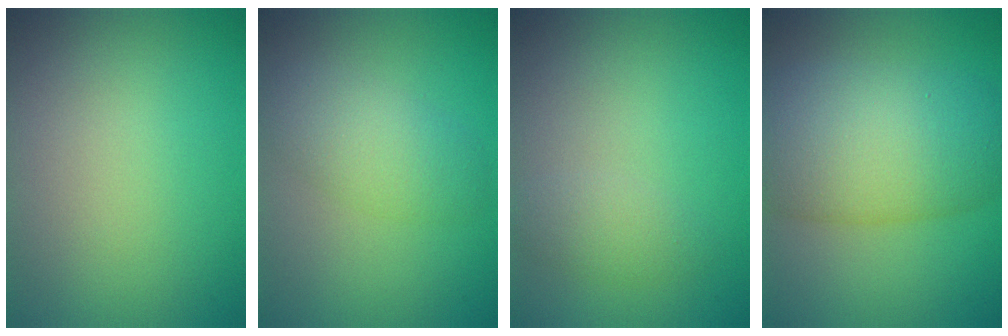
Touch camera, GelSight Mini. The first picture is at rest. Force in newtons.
{"total": 3.5, "press": 3.5, "slide": 0.4}
{"total": 1.6, "press": 1.6, "slide": 0.1}
{"total": 10.0, "press": 10.0, "slide": 0.5}